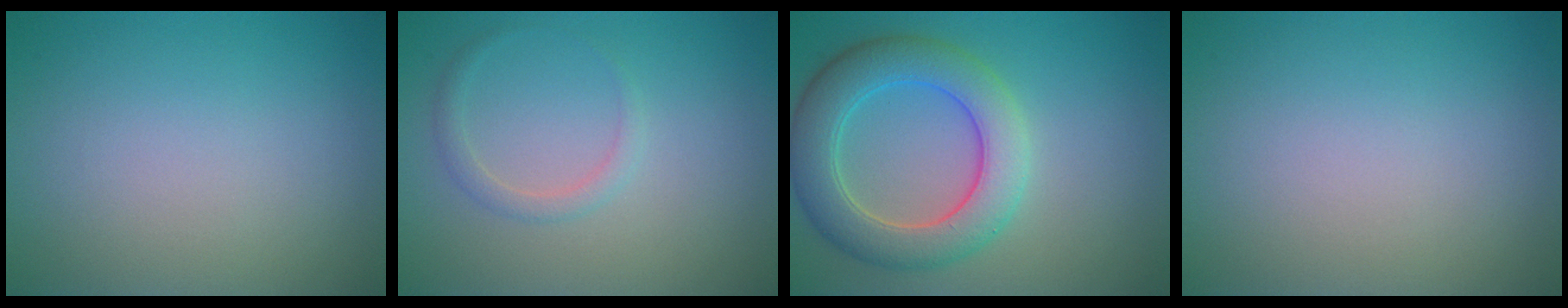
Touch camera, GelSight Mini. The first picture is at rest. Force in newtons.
{"total": 1.3, "press": 1.3, "slide": 0.1}
{"total": 6.6, "press": 6.5, "slide": 0.5}
{"total": 0.0}